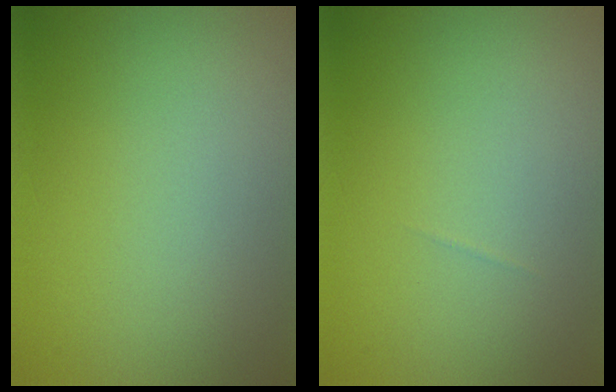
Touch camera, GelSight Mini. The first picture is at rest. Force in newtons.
{"total": 0.0}